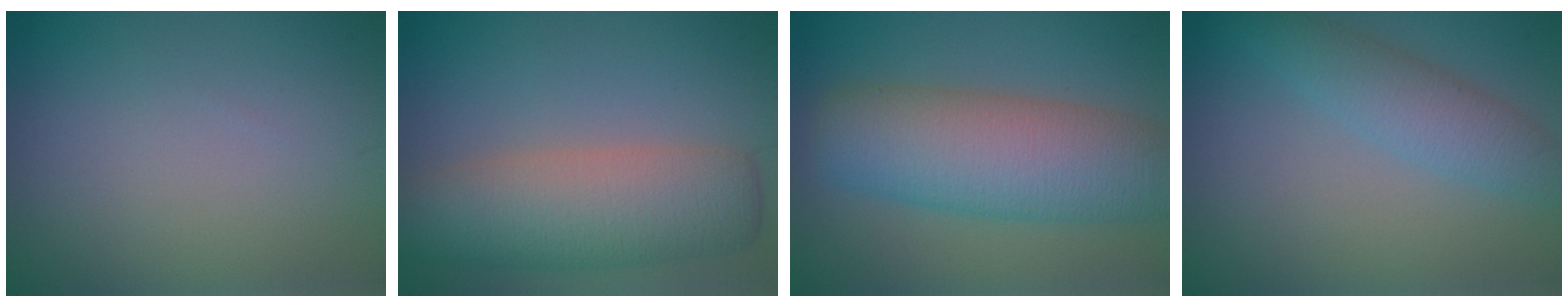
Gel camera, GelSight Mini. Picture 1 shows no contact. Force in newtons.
{"total": 8.1, "press": 8.1, "slide": 0.4}
{"total": 9.5, "press": 9.5, "slide": 0.3}
{"total": 3.8, "press": 3.8, "slide": 0.1}